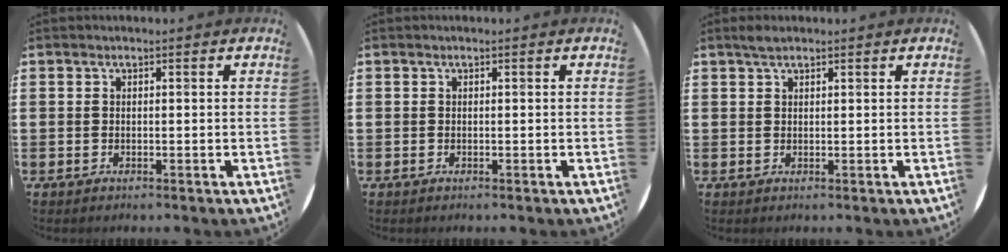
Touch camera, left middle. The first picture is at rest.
{"total": 0.0}
{"total": 1.4, "force": [1.2, 0.4, 0.6], "torque": [-0.013, 0.004, 0.020]}